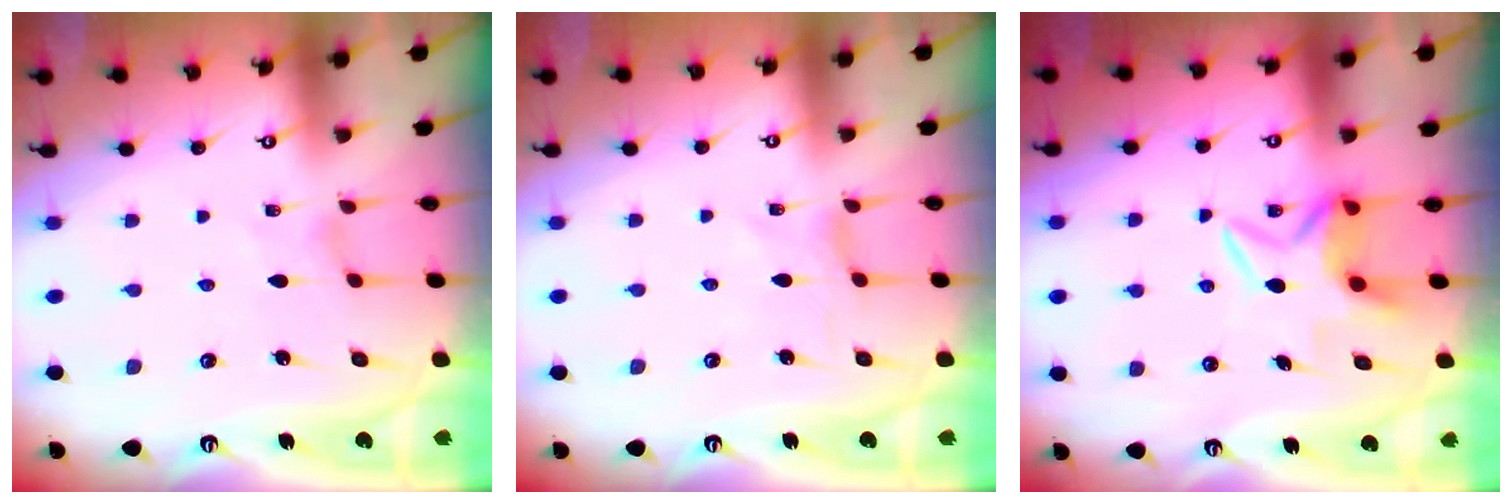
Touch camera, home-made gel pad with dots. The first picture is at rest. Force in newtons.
{"total": 0.0}
{"total": 6.0, "press": 6.0, "slide": 0.4}